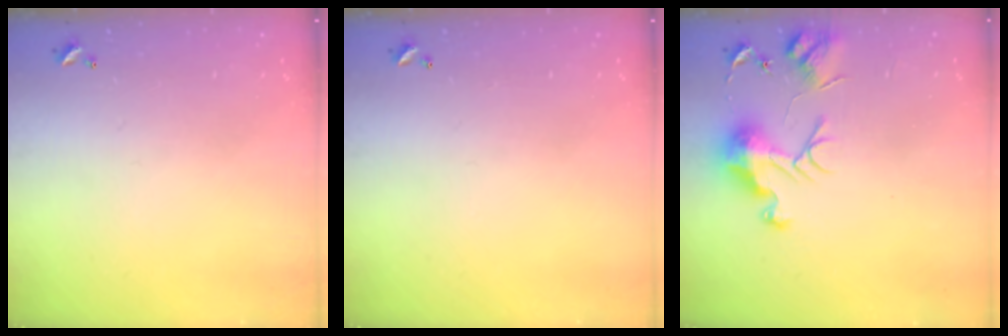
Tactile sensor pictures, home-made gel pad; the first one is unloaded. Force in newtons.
{"total": 0.0}
{"total": 9.3, "press": 9.3, "slide": 1.1}